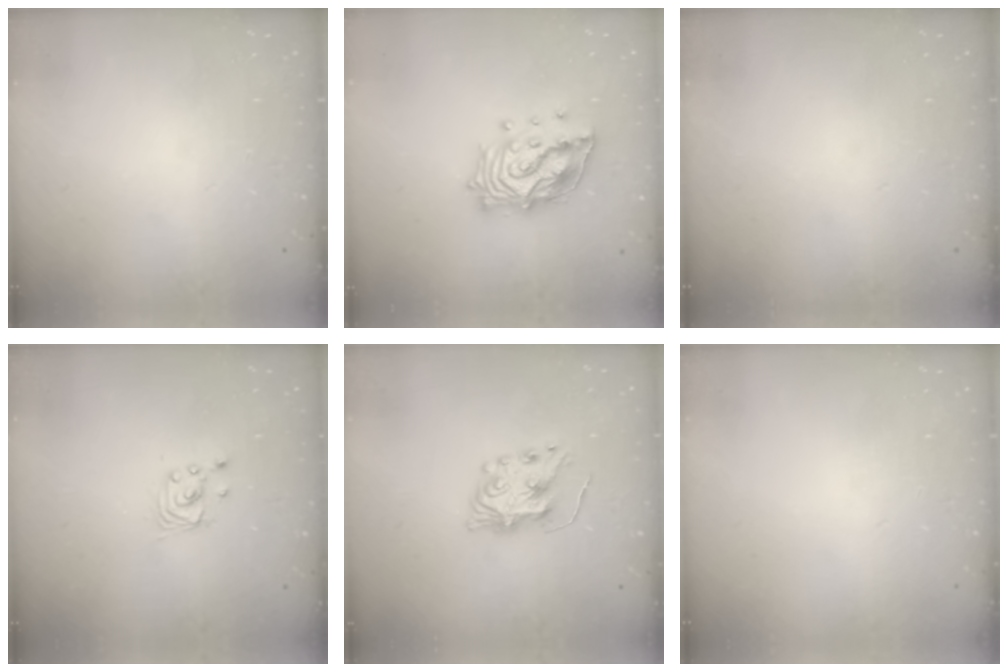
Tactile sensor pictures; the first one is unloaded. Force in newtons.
{"total": 16.3, "press": 16.2, "slide": 2.1}
{"total": 0.0}
{"total": 2.4, "press": 2.4, "slide": 0.2}
{"total": 8.2, "press": 8.2, "slide": 0.7}
{"total": 0.0}